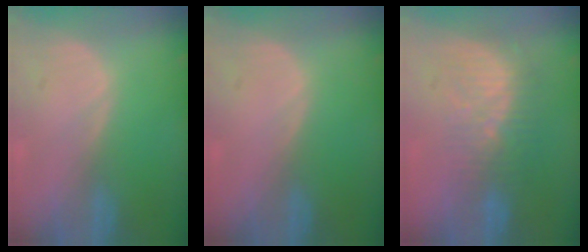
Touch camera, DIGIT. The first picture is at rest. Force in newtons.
{"total": 0.0}
{"total": 8.6, "press": 7.5, "slide": 4.3}